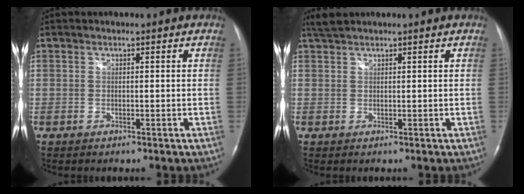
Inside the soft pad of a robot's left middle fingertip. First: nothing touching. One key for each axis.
{"total": 1.9, "fx": 1.9, "fy": 0.2, "fz": 0.5, "tx": -0.015, "ty": 0.013, "tz": 0.039}